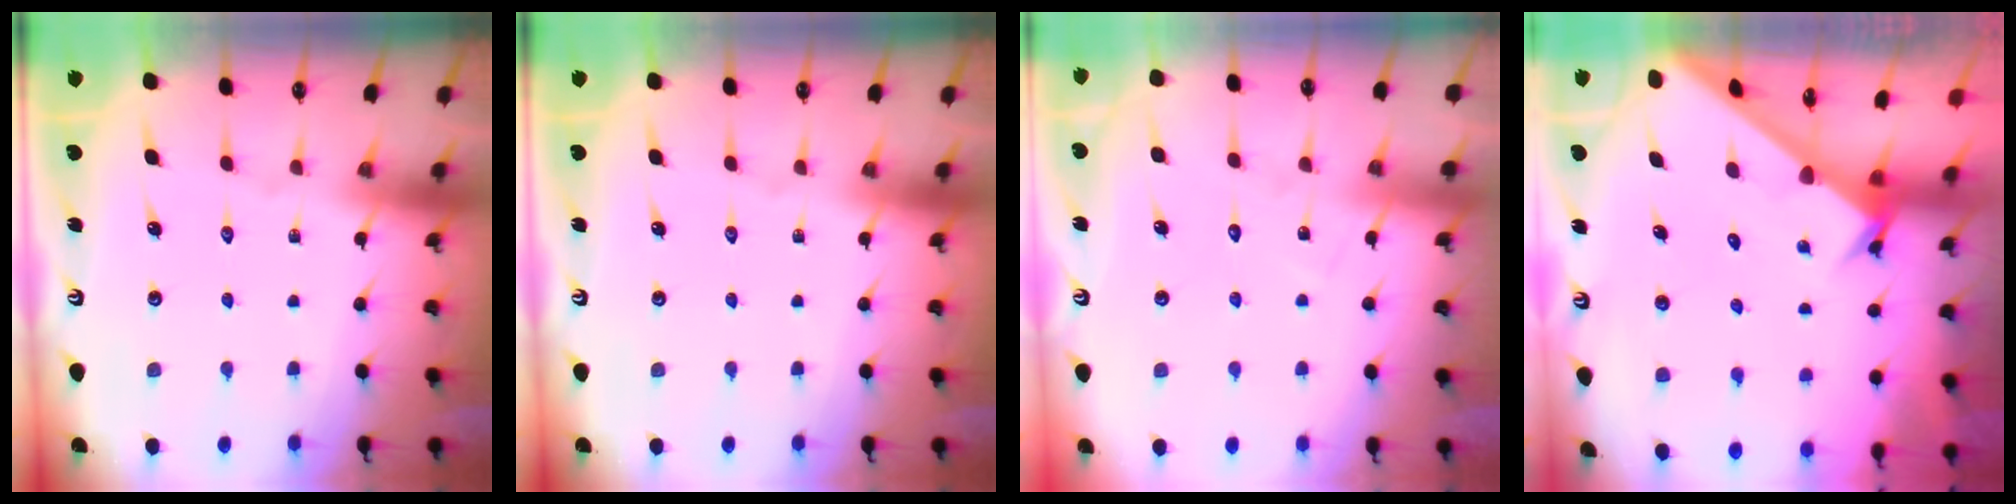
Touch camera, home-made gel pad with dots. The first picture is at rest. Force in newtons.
{"total": 0.0}
{"total": 6.2, "press": 6.2, "slide": 0.6}
{"total": 2.4, "press": 2.4, "slide": 0.1}